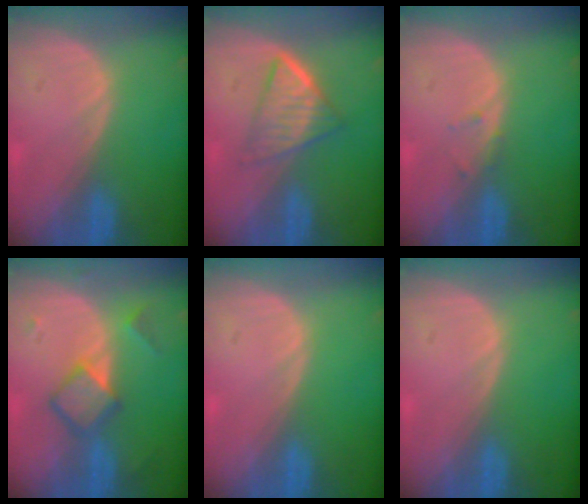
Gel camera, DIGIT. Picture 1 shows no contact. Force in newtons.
{"total": 6.6, "press": 5.6, "slide": 3.4}
{"total": 0.8, "press": 0.8, "slide": 0.2}
{"total": 5.4, "press": 5.4, "slide": 0.1}
{"total": 0.0}
{"total": 0.0}